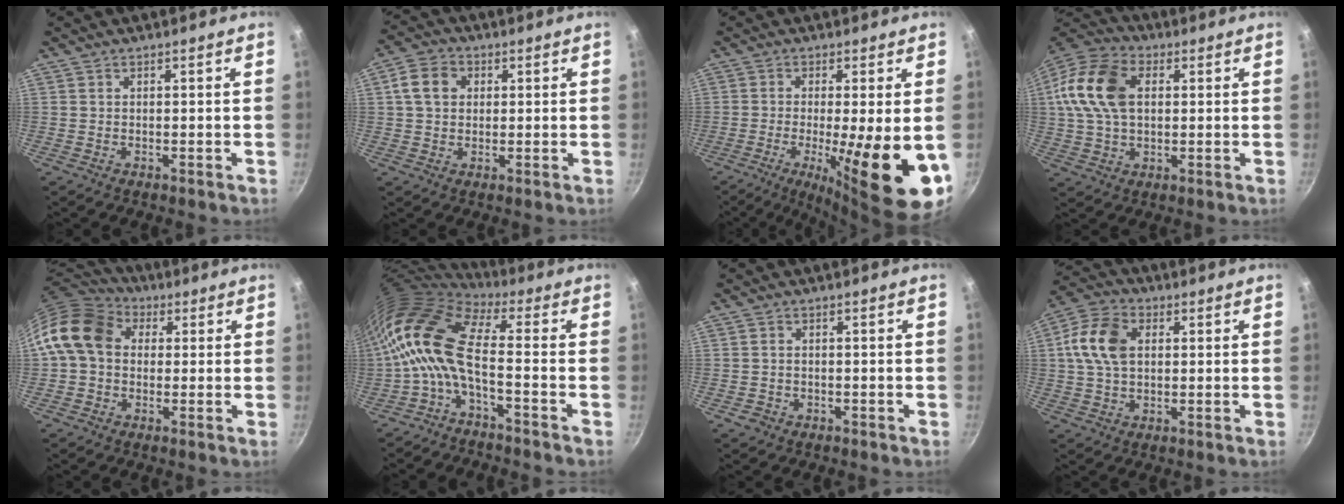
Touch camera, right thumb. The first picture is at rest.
{"total": 6.7, "force": [1.5, 5.3, 3.8], "torque": [-0.052, 0.009, 0.017]}
{"total": 16.5, "force": [-3.7, 3.7, 15.7], "torque": [-0.232, -0.014, -0.049]}
{"total": 16.6, "force": [3.1, 11.0, 12.1], "torque": [-0.222, 0.023, 0.046]}
{"total": 13.4, "force": [2.2, 10.4, 8.1], "torque": [-0.127, 0.026, 0.021]}
{"total": 12.7, "force": [-1.9, 5.0, 11.5], "torque": [-0.242, 0.028, -0.046]}
{"total": 2.1, "force": [-0.9, 1.7, 0.8], "torque": [-0.013, 0.009, -0.010]}
{"total": 11.1, "force": [1.9, 7.5, 7.9], "torque": [-0.140, 0.014, 0.024]}